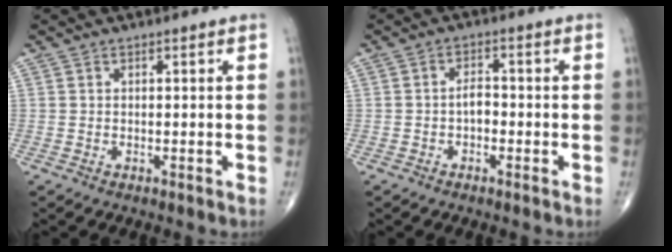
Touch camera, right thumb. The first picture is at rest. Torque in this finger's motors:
{"motor_torque": [2.57, 2.44, 1.37, -0.76, 0.25]}